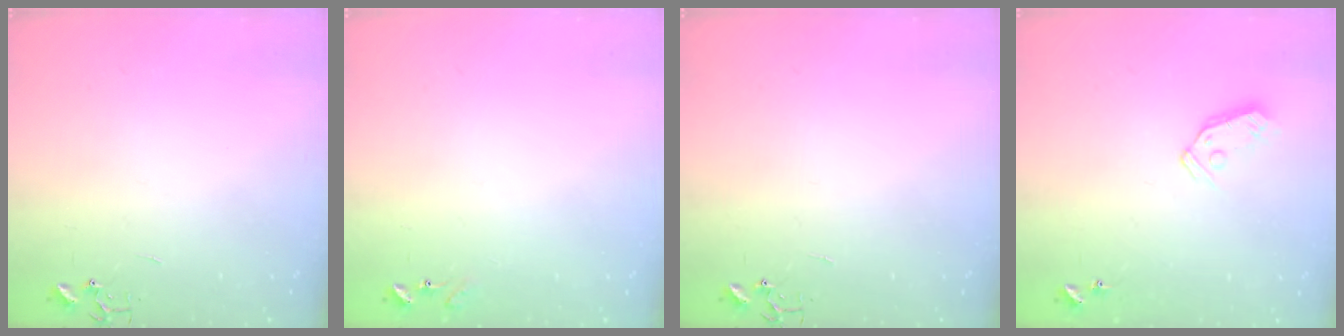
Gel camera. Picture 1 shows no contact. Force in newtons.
{"total": 6.9, "press": 6.8, "slide": 0.6}
{"total": 0.0}
{"total": 7.5, "press": 7.5, "slide": 0.4}